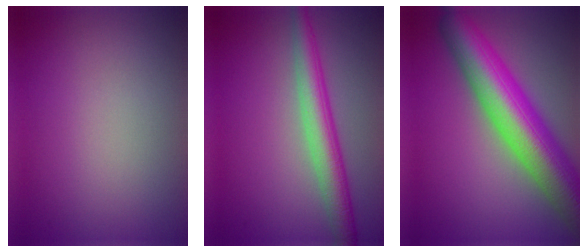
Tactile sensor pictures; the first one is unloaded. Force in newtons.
{"total": 4.6, "press": 4.6, "slide": 0.0}
{"total": 11.6, "press": 11.6, "slide": 0.5}